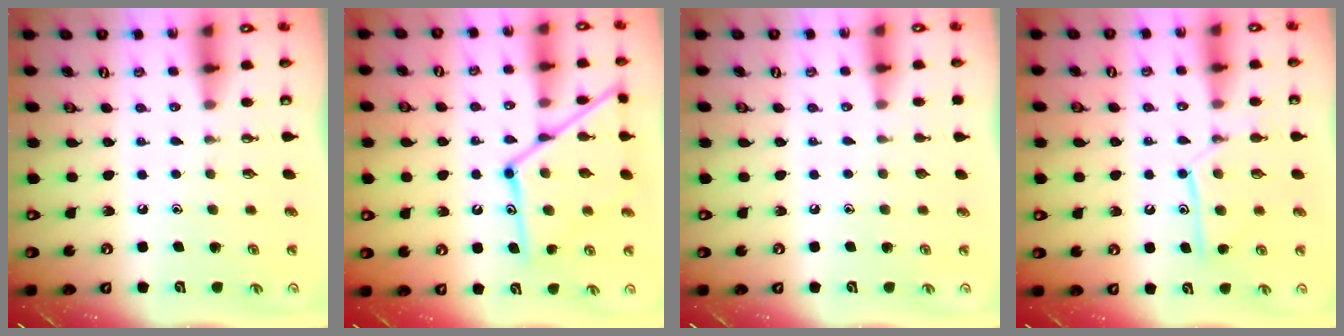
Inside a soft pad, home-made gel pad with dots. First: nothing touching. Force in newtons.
{"total": 17.1, "press": 17.1, "slide": 1.1}
{"total": 0.0}
{"total": 10.4, "press": 10.4, "slide": 0.6}